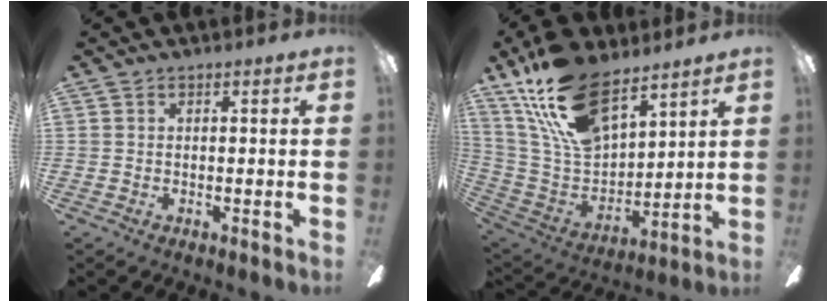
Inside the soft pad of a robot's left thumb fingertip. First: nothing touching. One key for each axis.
{"total": 21.2, "fx": 14.3, "fy": 9.7, "fz": 12.3, "tx": -0.260, "ty": -0.078, "tz": 0.258}